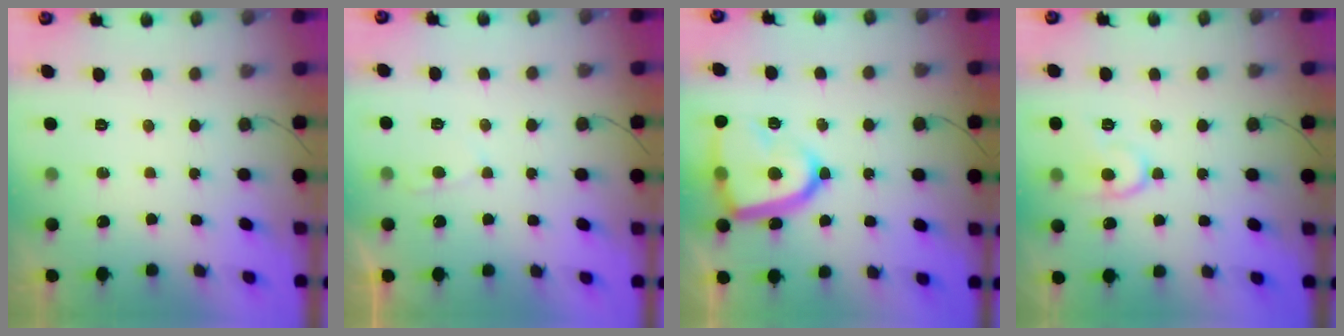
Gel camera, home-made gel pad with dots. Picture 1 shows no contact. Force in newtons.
{"total": 2.5, "press": 2.5, "slide": 0.4}
{"total": 17.4, "press": 17.3, "slide": 1.7}
{"total": 10.9, "press": 10.8, "slide": 0.9}